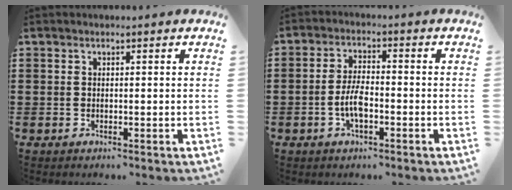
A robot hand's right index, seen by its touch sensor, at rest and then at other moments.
{"total": 5.1, "force": [-1.5, 1.9, 4.4], "torque": [-0.105, -0.003, -0.035]}